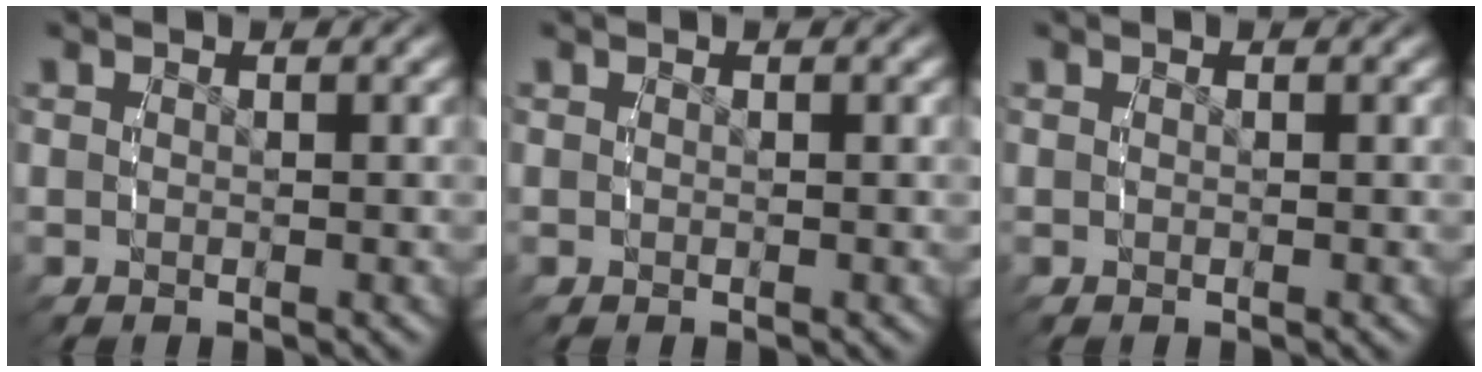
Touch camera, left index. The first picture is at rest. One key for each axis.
{"total": 0.0}
{"total": 0.0}